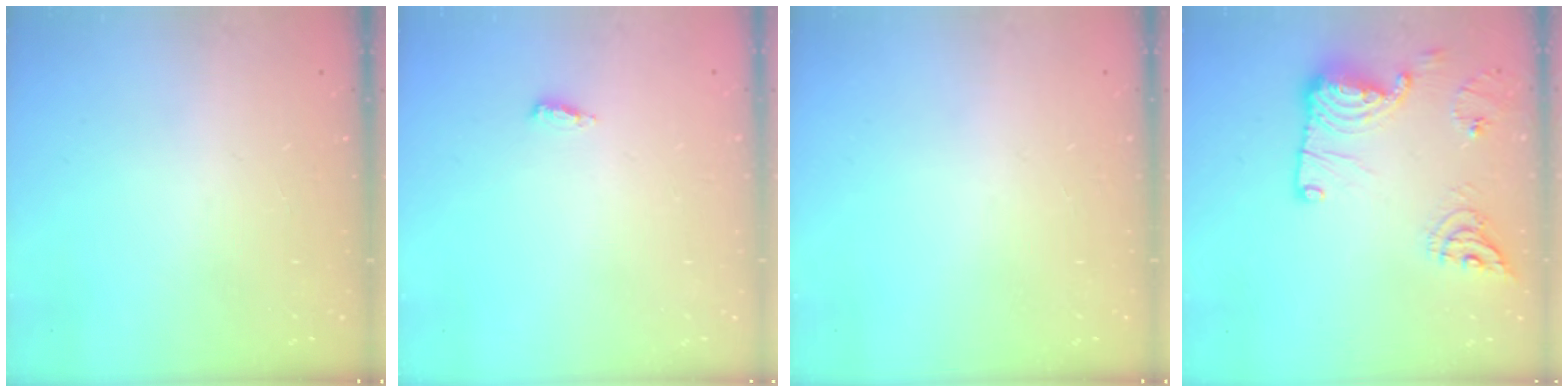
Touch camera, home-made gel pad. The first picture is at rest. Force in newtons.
{"total": 2.7, "press": 2.5, "slide": 1.0}
{"total": 0.0}
{"total": 19.0, "press": 18.6, "slide": 4.0}